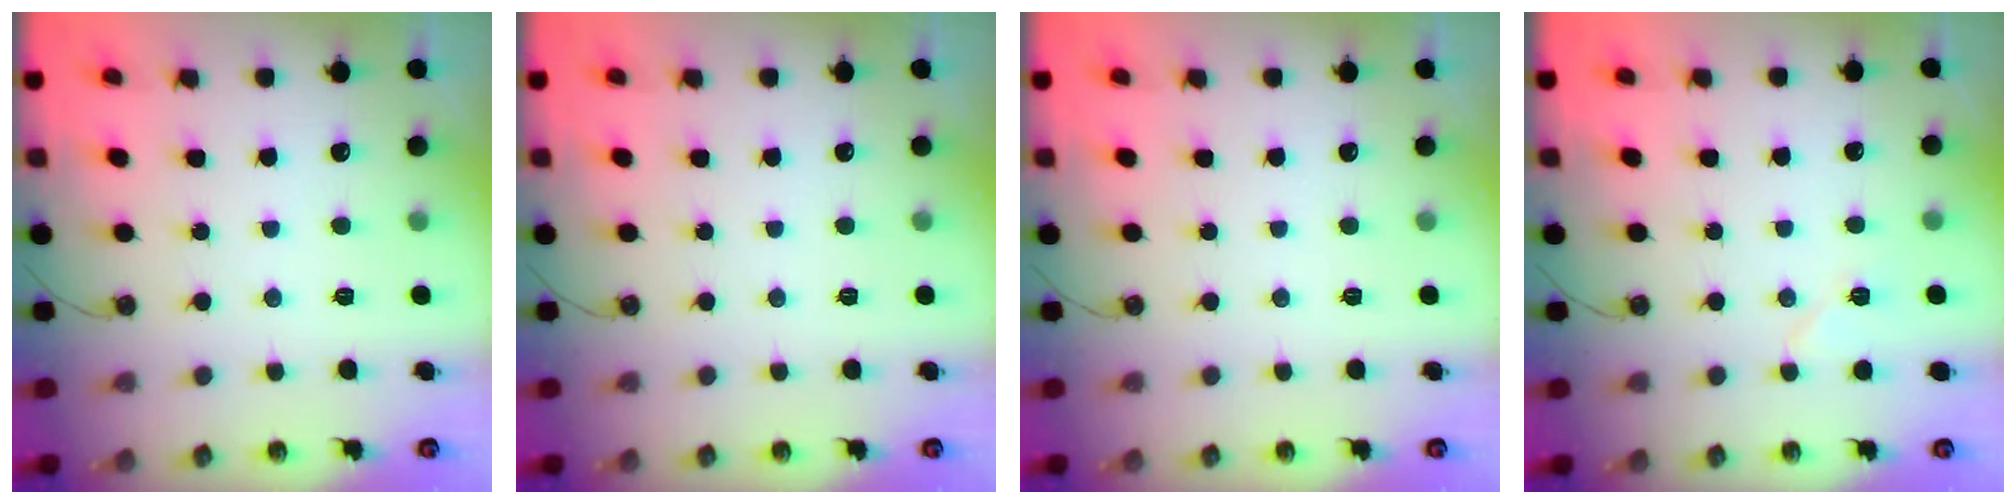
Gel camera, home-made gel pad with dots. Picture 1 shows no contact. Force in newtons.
{"total": 0.0}
{"total": 0.0}
{"total": 5.3, "press": 5.1, "slide": 1.5}